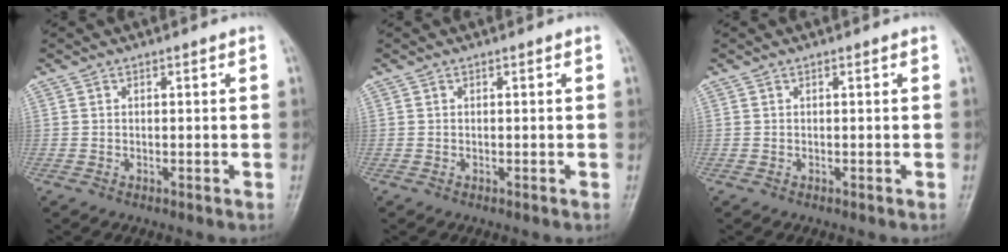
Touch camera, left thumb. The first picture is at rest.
{"total": 0.0}
{"total": 0.0}